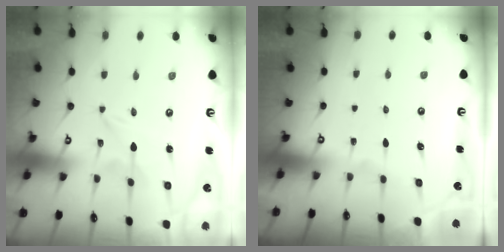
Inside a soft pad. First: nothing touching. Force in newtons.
{"total": 0.0}